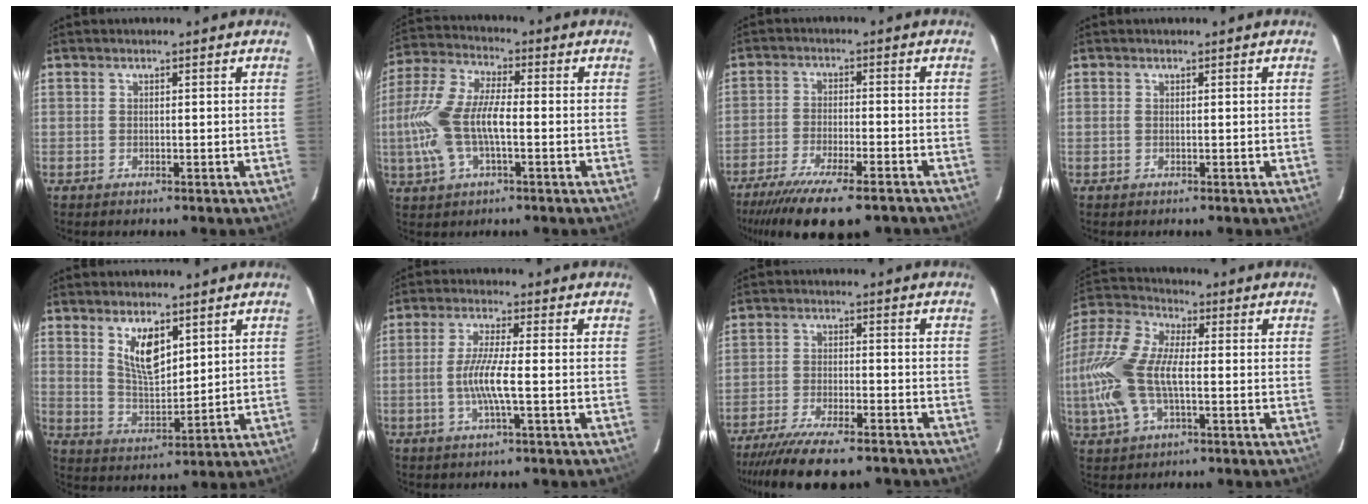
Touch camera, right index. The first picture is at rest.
{"total": 13.4, "force": [-2.1, 5.4, 12.0], "torque": [-0.266, 0.007, -0.044]}
{"total": 17.0, "force": [-13.4, 3.7, 9.8], "torque": [-0.200, -0.050, -0.212]}
{"total": 0.0}
{"total": 8.0, "force": [4.1, 3.4, 6.0], "torque": [-0.104, -0.004, 0.087]}
{"total": 6.6, "force": [-1.5, 0.0, 6.4], "torque": [-0.127, -0.004, -0.031]}
{"total": 14.7, "force": [-12.3, 3.1, 7.5], "torque": [-0.159, -0.032, -0.198]}
{"total": 16.5, "force": [-1.7, 8.0, 14.3], "torque": [-0.316, 0.008, -0.037]}